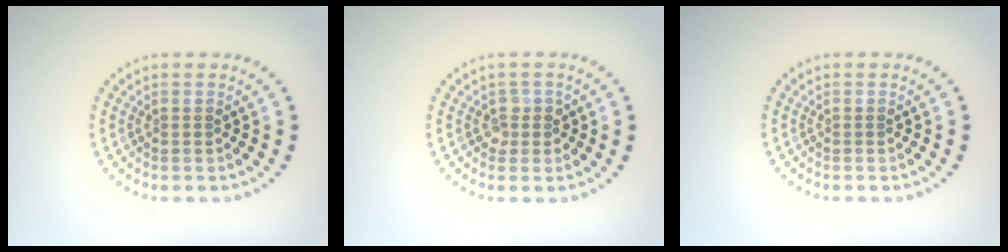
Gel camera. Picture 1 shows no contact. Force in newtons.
{"total": 1.4, "press": 1.3, "slide": 0.6}
{"total": 0.0}